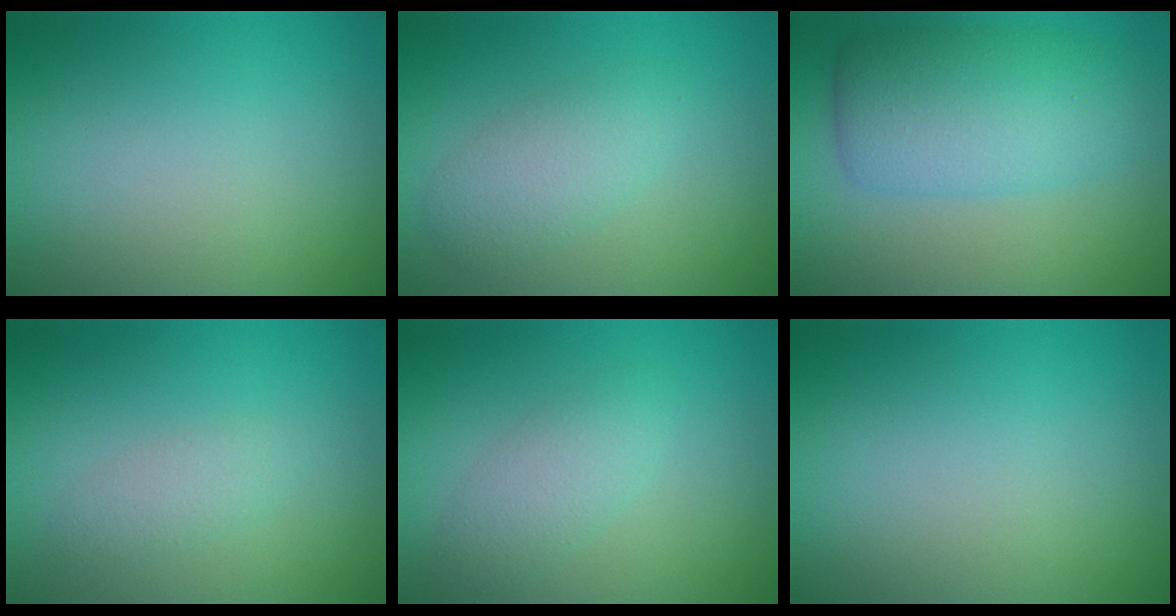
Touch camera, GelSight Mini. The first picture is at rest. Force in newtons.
{"total": 3.1, "press": 3.1, "slide": 0.2}
{"total": 6.6, "press": 6.6, "slide": 0.2}
{"total": 1.5, "press": 1.5, "slide": 0.1}
{"total": 2.5, "press": 2.5, "slide": 0.0}
{"total": 0.0}